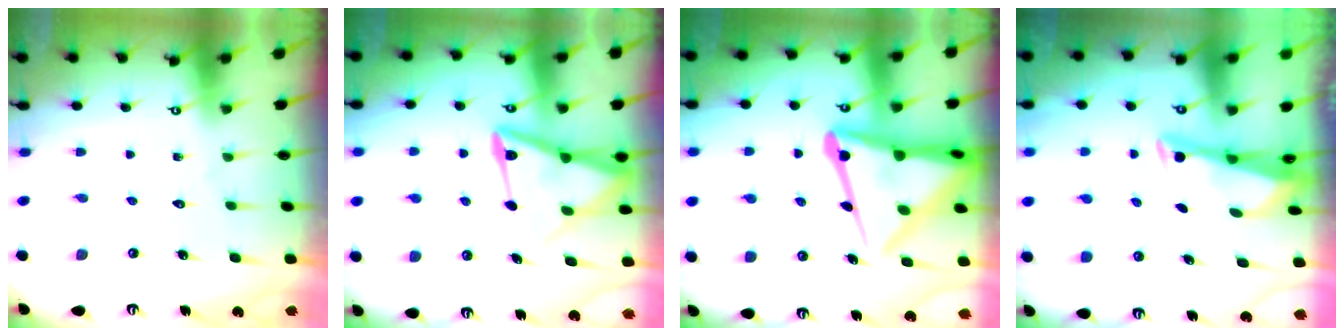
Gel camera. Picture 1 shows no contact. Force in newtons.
{"total": 14.4, "press": 14.3, "slide": 1.5}
{"total": 17.2, "press": 17.2, "slide": 1.5}
{"total": 2.8, "press": 2.7, "slide": 0.4}